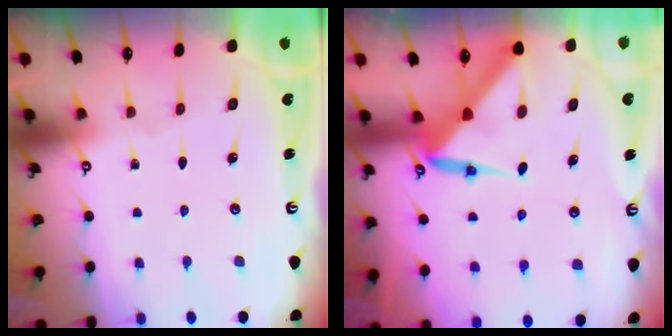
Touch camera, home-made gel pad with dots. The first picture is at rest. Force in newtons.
{"total": 5.9, "press": 5.9, "slide": 0.5}